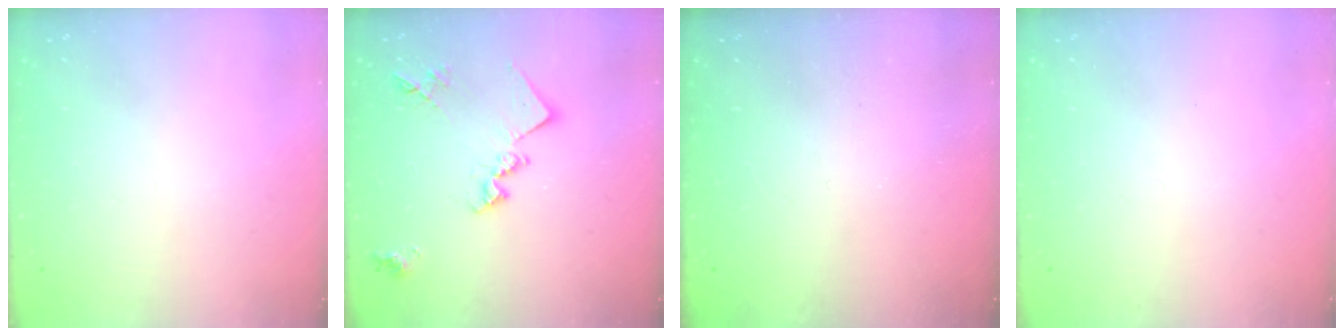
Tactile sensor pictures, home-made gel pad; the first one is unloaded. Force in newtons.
{"total": 14.6, "press": 14.5, "slide": 0.6}
{"total": 0.8, "press": 0.8, "slide": 0.3}
{"total": 0.0}